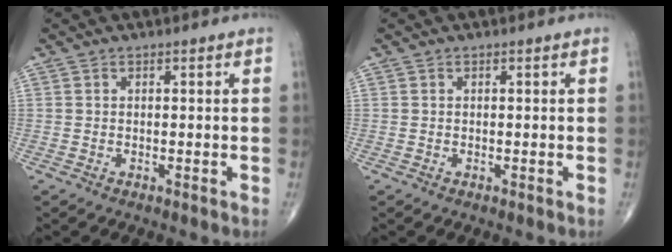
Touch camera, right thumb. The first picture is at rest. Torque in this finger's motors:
{"motor_torque": [-0.11, 0.14, -0.14, -0.08, 0.02]}